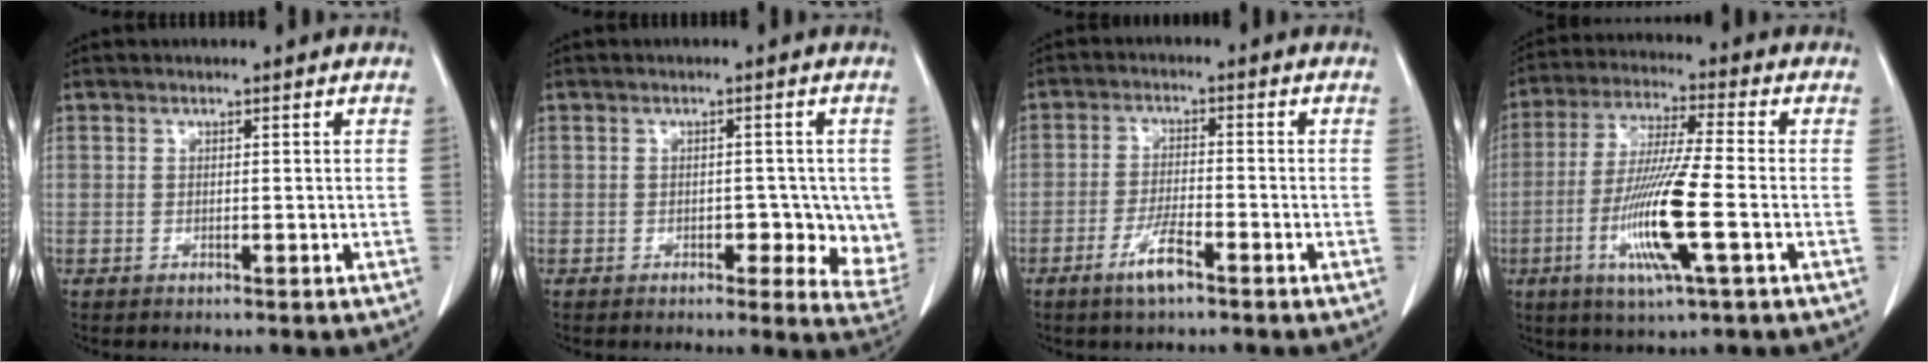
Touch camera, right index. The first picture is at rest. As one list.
[{"total": 6.7, "force": [-0.6, 3.3, 5.8], "torque": [-0.053, -0.006, -0.006]}, {"total": 4.9, "force": [-3.1, 0.7, 3.8], "torque": [-0.077, -0.003, -0.056]}, {"total": 13.1, "force": [-3.7, 0.2, 12.5], "torque": [-0.253, -0.018, -0.075]}]